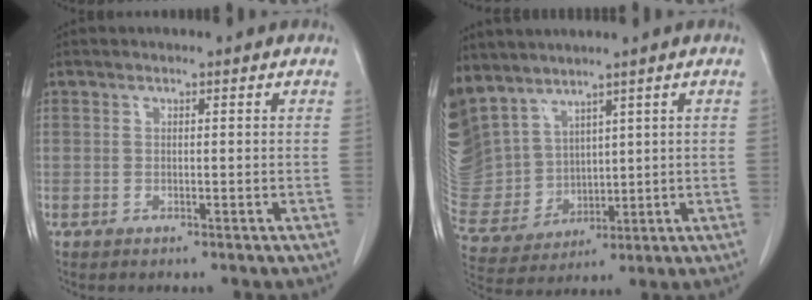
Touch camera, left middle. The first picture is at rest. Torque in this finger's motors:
{"motor_torque": [1.12, -1.02, 0.36, 0.09]}